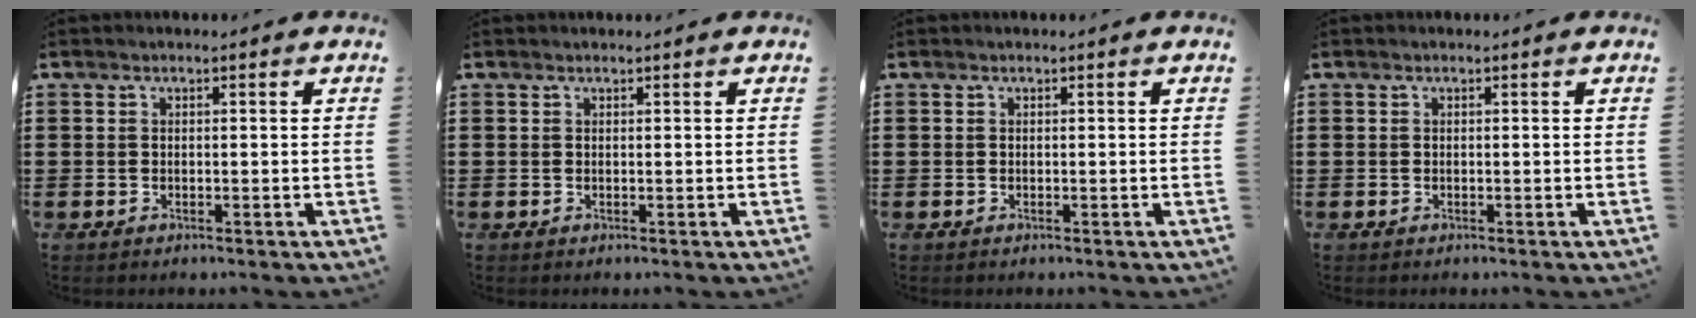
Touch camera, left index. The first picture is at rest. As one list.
[{"total": 0.0}, {"total": 0.0}, {"total": 0.0}]